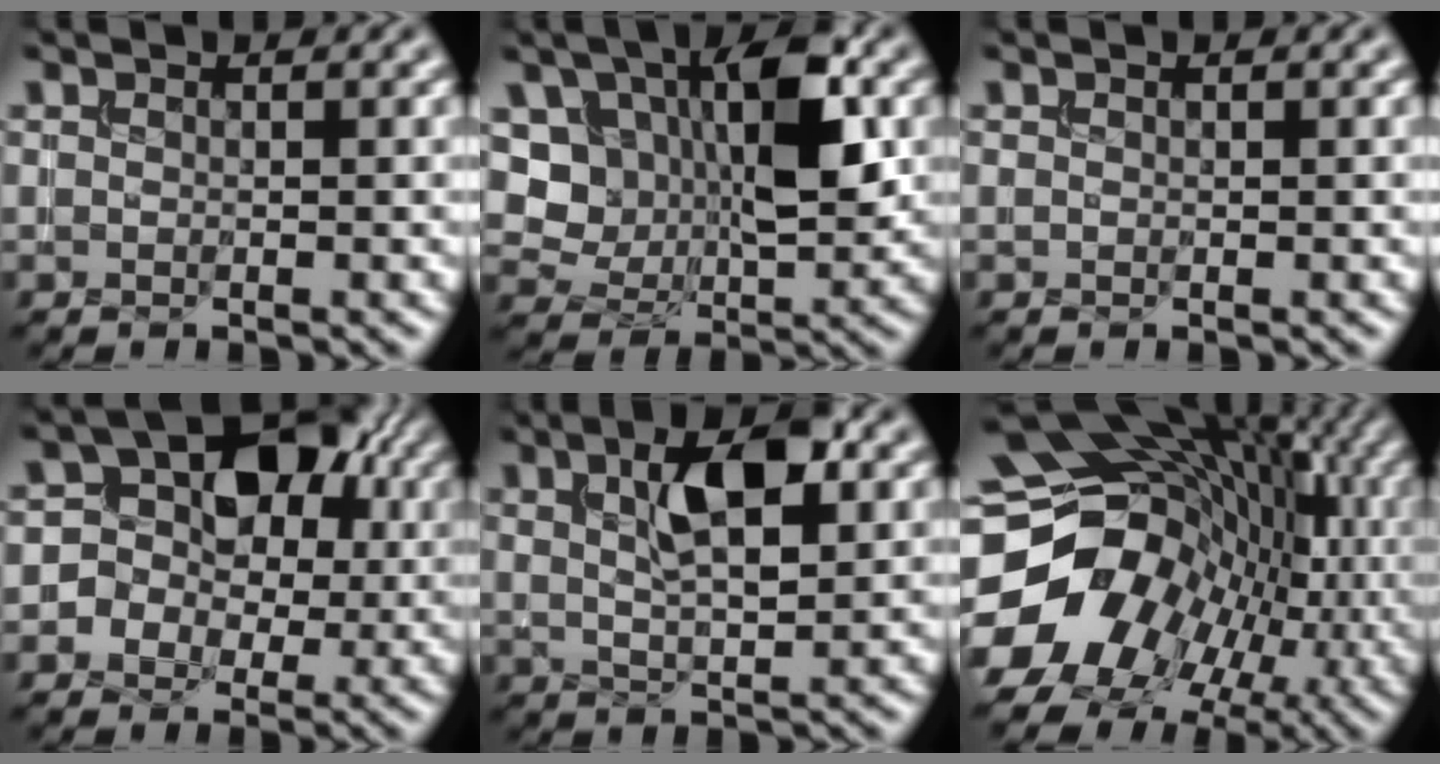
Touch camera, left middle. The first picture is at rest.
{"total": 9.0, "force": [1.7, 5.4, 7.0], "torque": [-0.109, 0.001, 0.028]}
{"total": 0.0}
{"total": 7.2, "force": [0.5, 5.8, 4.3], "torque": [-0.036, 0.023, -0.015]}
{"total": 6.4, "force": [2.2, 2.4, 5.5], "torque": [-0.096, 0.006, 0.036]}
{"total": 19.5, "force": [-2.2, 16.0, 10.8], "torque": [-0.176, -0.028, -0.045]}